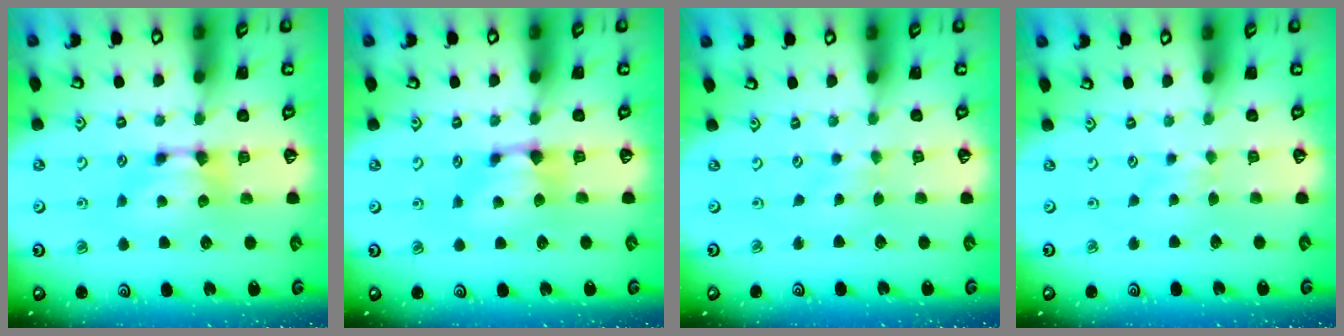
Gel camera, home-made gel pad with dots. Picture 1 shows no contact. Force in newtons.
{"total": 0.9, "press": 0.2, "slide": 0.8}
{"total": 1.8, "press": 1.8, "slide": 0.1}
{"total": 2.9, "press": 2.8, "slide": 0.6}